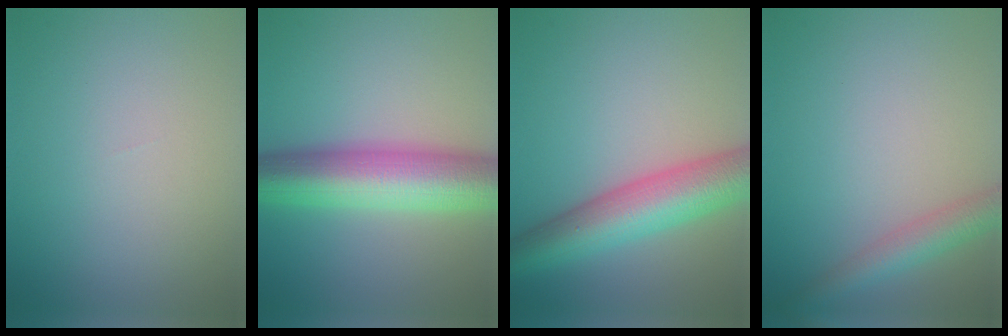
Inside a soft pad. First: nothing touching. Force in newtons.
{"total": 9.9, "press": 9.9, "slide": 0.1}
{"total": 8.3, "press": 8.3, "slide": 0.3}
{"total": 3.5, "press": 3.5, "slide": 0.1}